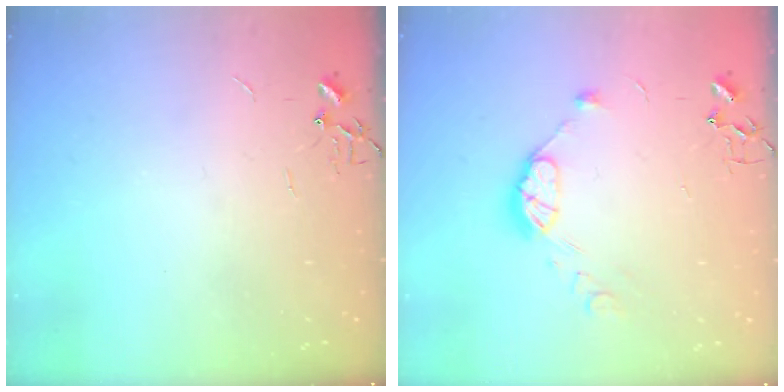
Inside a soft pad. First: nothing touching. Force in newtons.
{"total": 9.7, "press": 9.7, "slide": 0.7}